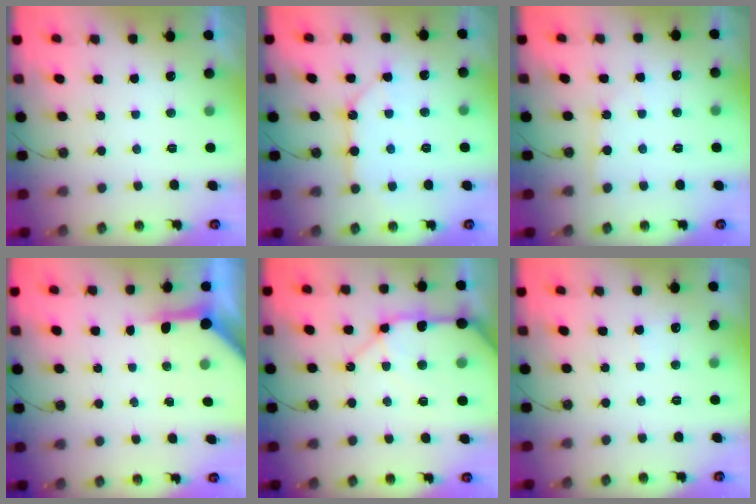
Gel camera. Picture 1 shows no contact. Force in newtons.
{"total": 10.5, "press": 10.5, "slide": 1.0}
{"total": 3.4, "press": 3.4, "slide": 0.4}
{"total": 7.0, "press": 7.0, "slide": 0.6}
{"total": 16.9, "press": 16.7, "slide": 2.6}
{"total": 3.9, "press": 3.9, "slide": 0.6}